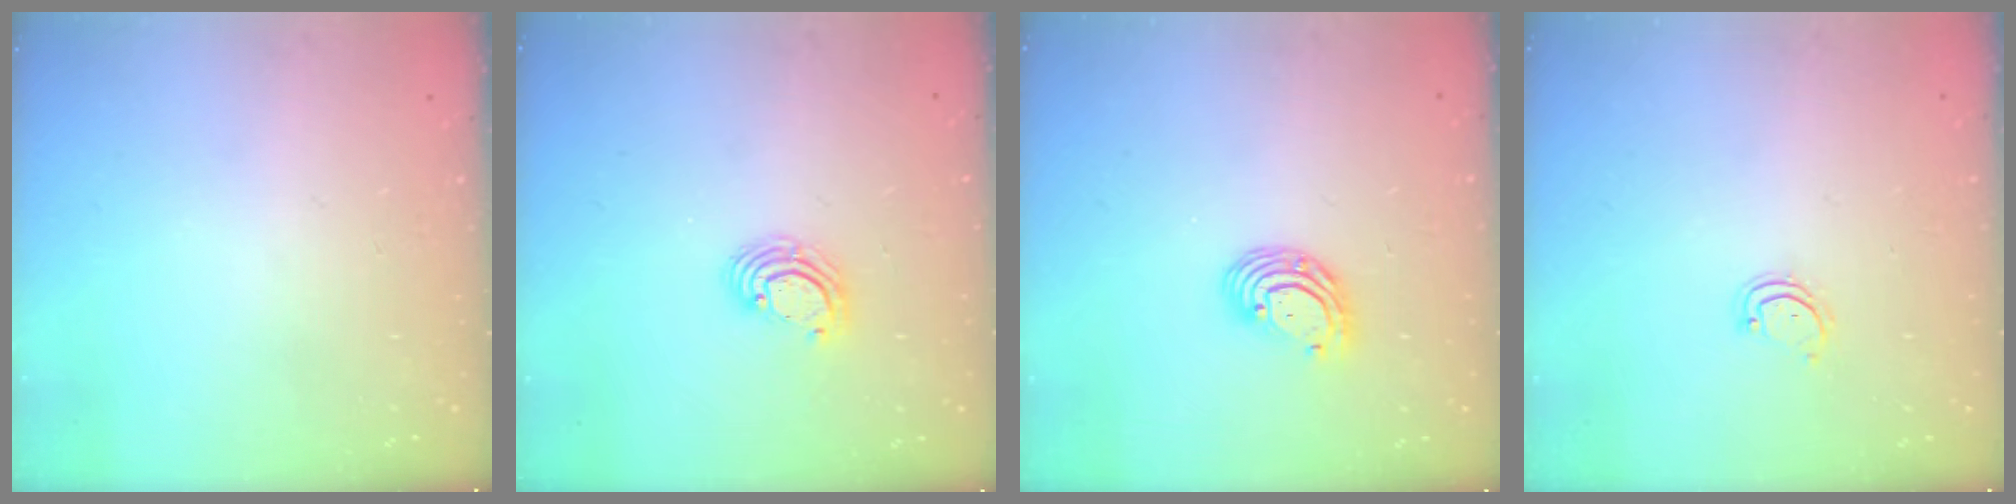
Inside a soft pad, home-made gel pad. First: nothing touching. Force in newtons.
{"total": 4.0, "press": 3.9, "slide": 0.2}
{"total": 7.2, "press": 7.1, "slide": 1.6}
{"total": 2.8, "press": 2.8, "slide": 0.3}